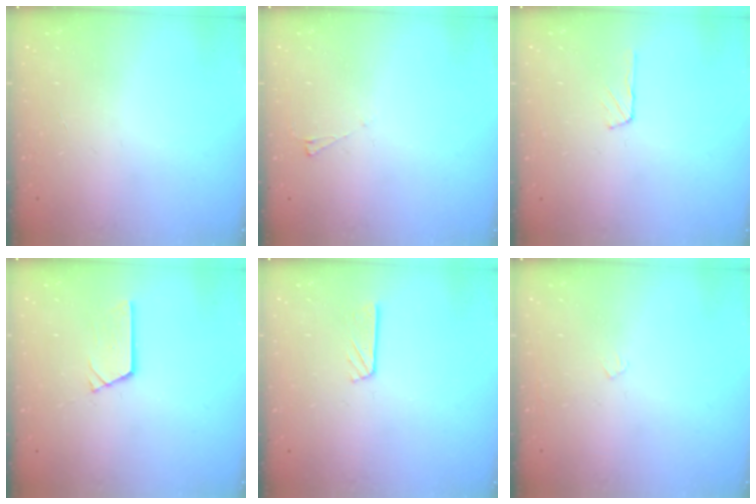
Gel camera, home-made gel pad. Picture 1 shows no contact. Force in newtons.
{"total": 3.3, "press": 3.3, "slide": 0.5}
{"total": 2.3, "press": 2.3, "slide": 0.2}
{"total": 3.6, "press": 3.6, "slide": 0.0}
{"total": 2.8, "press": 2.8, "slide": 0.2}
{"total": 2.4, "press": 2.4, "slide": 0.3}